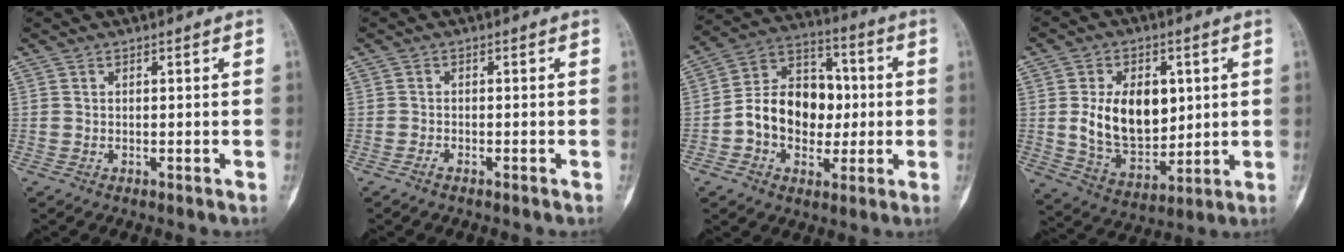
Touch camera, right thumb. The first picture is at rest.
{"total": 0.9, "force": [-0.8, 0.2, 0.5], "torque": [-0.012, 0.001, -0.017]}
{"total": 15.6, "force": [-1.0, 11.6, 10.3], "torque": [-0.126, 0.037, -0.020]}
{"total": 14.7, "force": [2.1, 9.7, 10.9], "torque": [-0.139, -0.018, 0.050]}